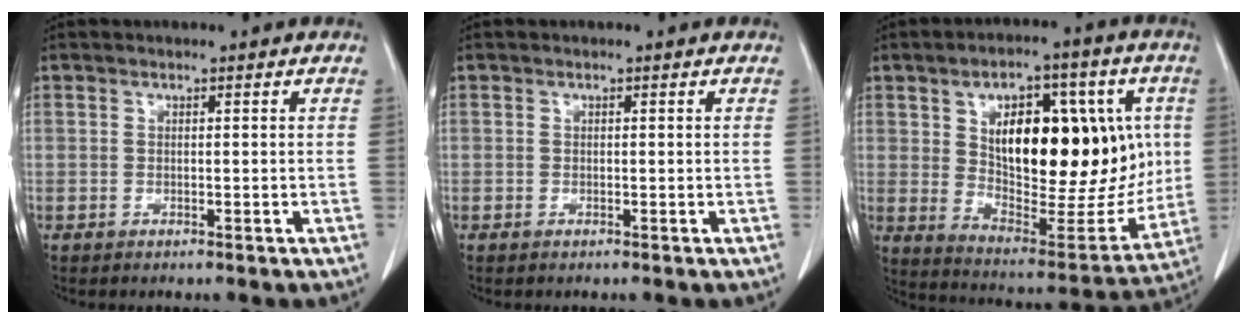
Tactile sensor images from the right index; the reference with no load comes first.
{"total": 0.0}
{"total": 23.5, "force": [4.2, 10.3, 20.6], "torque": [-0.312, 0.007, 0.074]}